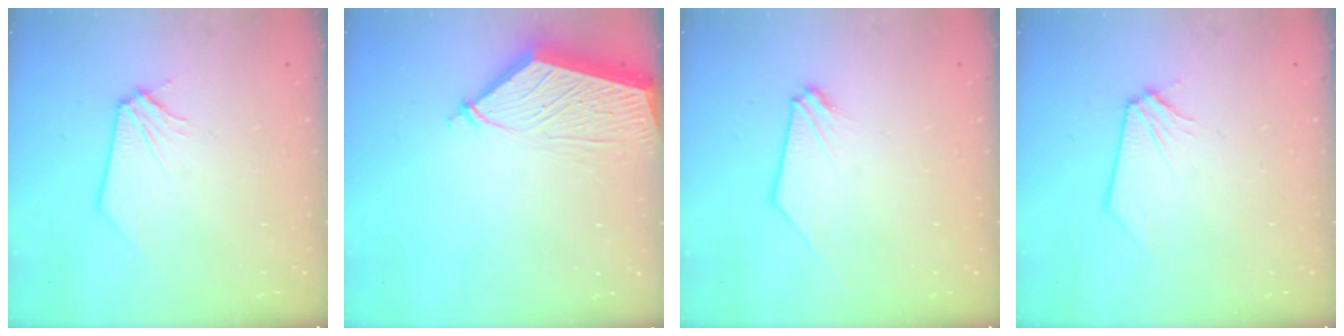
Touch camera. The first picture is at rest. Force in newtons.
{"total": 4.8, "press": 4.7, "slide": 0.6}
{"total": 0.0}
{"total": 0.0}